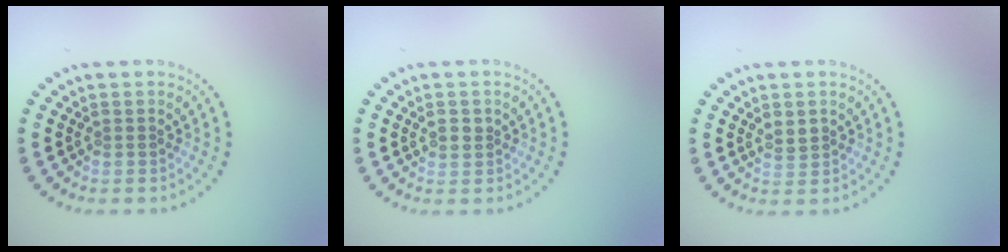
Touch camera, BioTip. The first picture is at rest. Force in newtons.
{"total": 1.0, "press": 1.0, "slide": 0.1}
{"total": 1.3, "press": 1.3, "slide": 0.2}